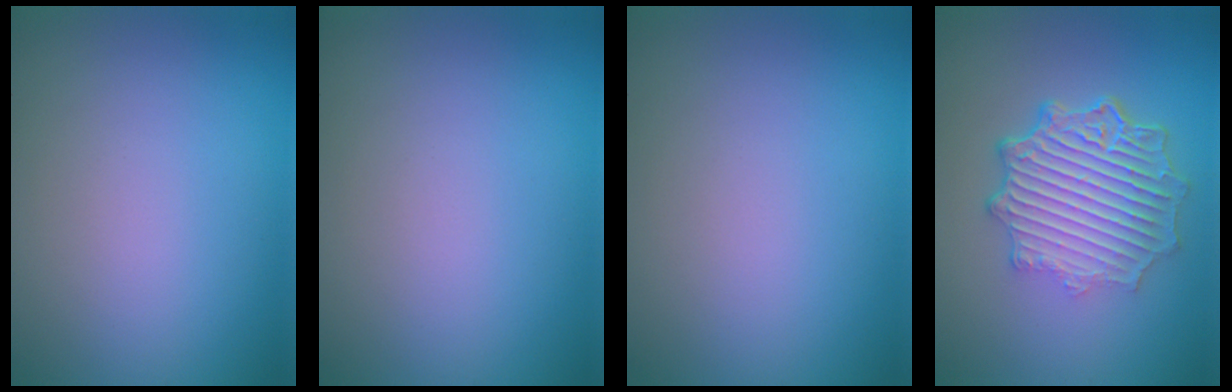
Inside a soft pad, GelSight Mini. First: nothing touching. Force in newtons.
{"total": 0.0}
{"total": 0.0}
{"total": 7.1, "press": 5.3, "slide": 4.7}